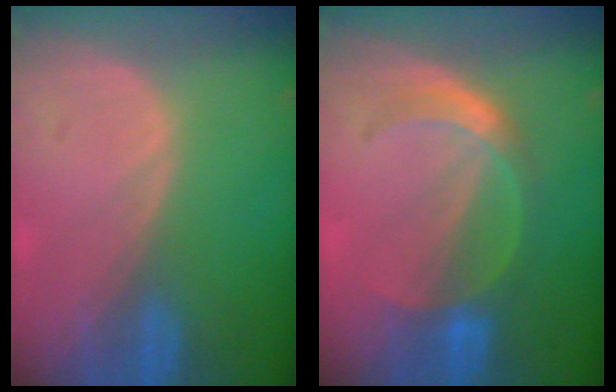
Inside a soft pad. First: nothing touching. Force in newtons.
{"total": 5.1, "press": 5.0, "slide": 0.8}